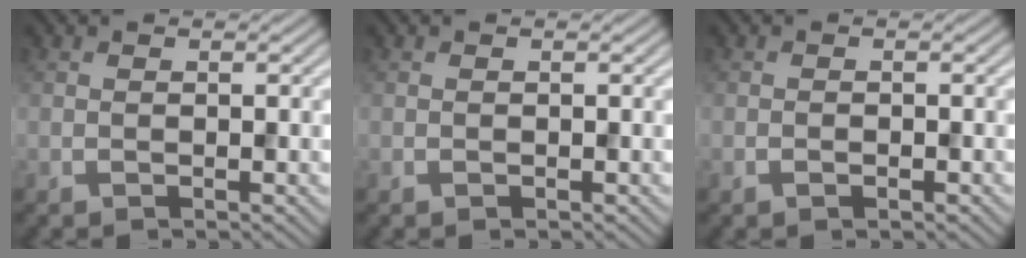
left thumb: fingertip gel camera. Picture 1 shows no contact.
{"total": 0.0}
{"total": 0.7, "force": [-0.6, 0.2, 0.3], "torque": [-0.007, 0.001, -0.009]}